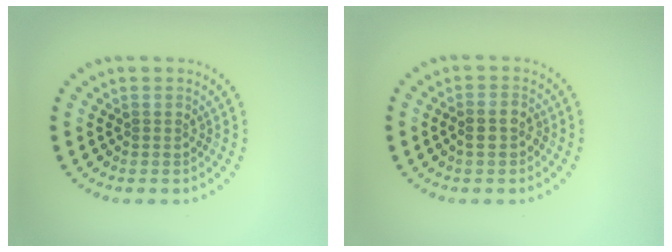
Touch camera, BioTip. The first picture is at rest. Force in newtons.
{"total": 1.6, "press": 1.6, "slide": 0.5}